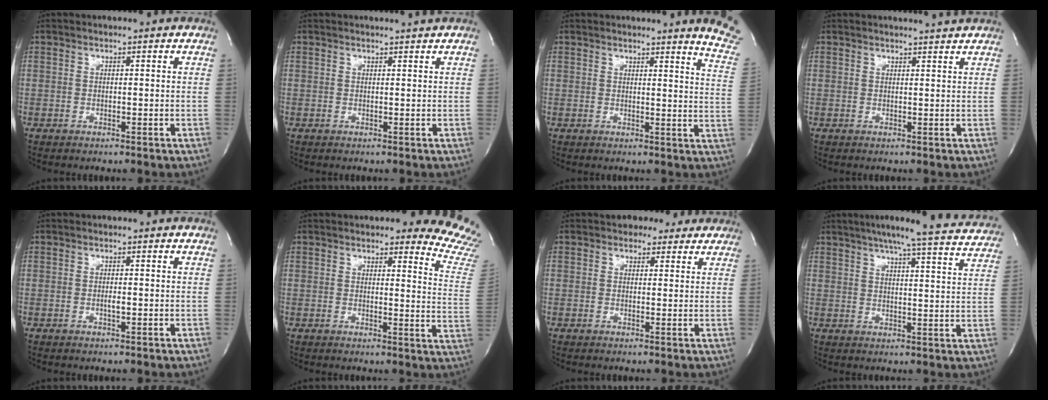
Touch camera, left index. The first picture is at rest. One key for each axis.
{"total": 1.3, "fx": 1.2, "fy": -0.5, "fz": 0.1, "tx": -0.008, "ty": -0.008, "tz": 0.018}
{"total": 9.1, "fx": 8.8, "fy": -0.8, "fz": 2.1, "tx": -0.013, "ty": -0.089, "tz": 0.068}
{"total": 2.9, "fx": 2.8, "fy": -0.8, "fz": 0.5, "tx": -0.009, "ty": -0.005, "tz": 0.033}
{"total": 0.8, "fx": -0.2, "fy": 0.1, "fz": 0.7, "tx": -0.015, "ty": -0.001, "tz": -0.004}
{"total": 11.6, "fx": 11.2, "fy": 0.9, "fz": 2.6, "tx": 0.001, "ty": -0.104, "tz": 0.085}
{"total": 3.7, "fx": 3.0, "fy": 2.3, "fz": 0.4, "tx": 0.003, "ty": 0.009, "tz": 0.030}
{"total": 20.3, "fx": 18.4, "fy": 1.1, "fz": 8.4, "tx": -0.125, "ty": -0.023, "tz": 0.217}